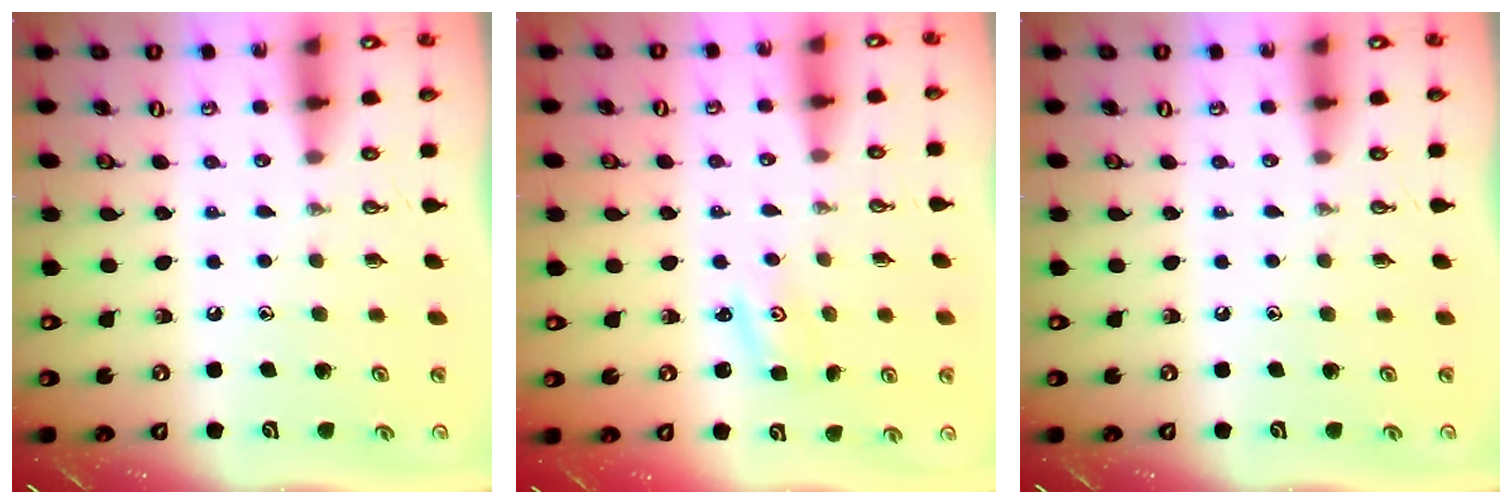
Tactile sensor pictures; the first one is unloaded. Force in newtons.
{"total": 1.6, "press": 1.6, "slide": 0.3}
{"total": 0.0}